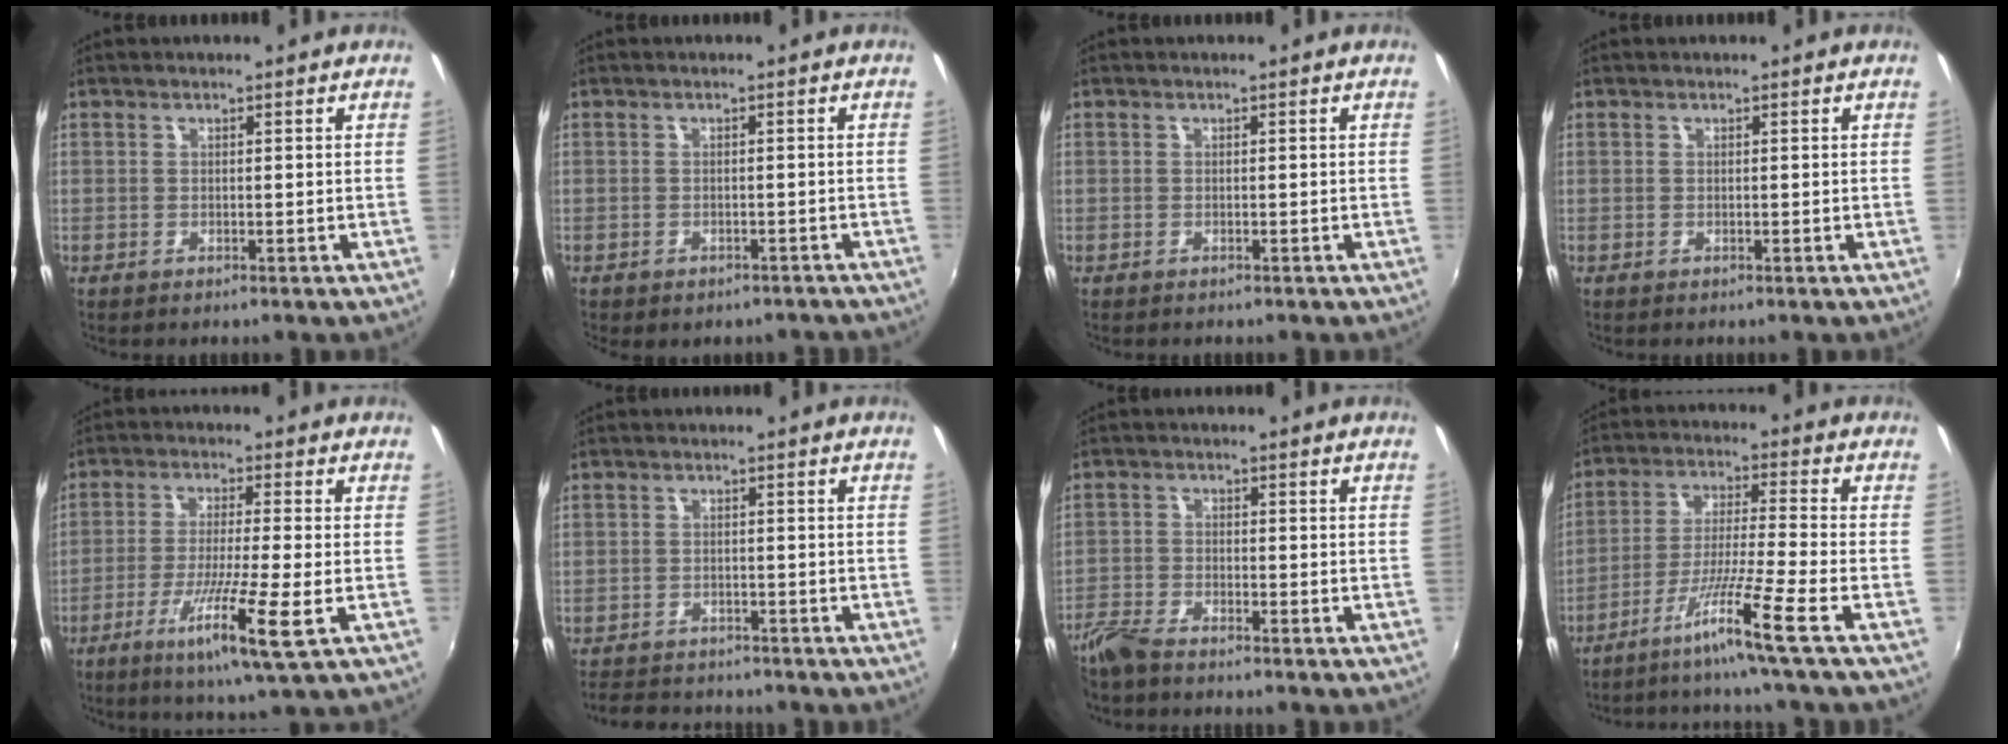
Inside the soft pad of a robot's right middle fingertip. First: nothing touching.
{"total": 5.2, "force": [-4.3, 2.2, 1.8], "torque": [-0.034, -0.010, -0.042]}
{"total": 0.0}
{"total": 0.0}
{"total": 10.2, "force": [-4.0, -0.3, 9.4], "torque": [-0.185, -0.020, -0.073]}
{"total": 6.8, "force": [-6.0, 2.8, 1.5], "torque": [-0.050, 0.008, -0.094]}
{"total": 5.0, "force": [-4.6, 0.9, 1.9], "torque": [-0.053, -0.012, -0.096]}
{"total": 9.1, "force": [-6.4, -3.5, 5.4], "torque": [-0.118, -0.005, -0.112]}